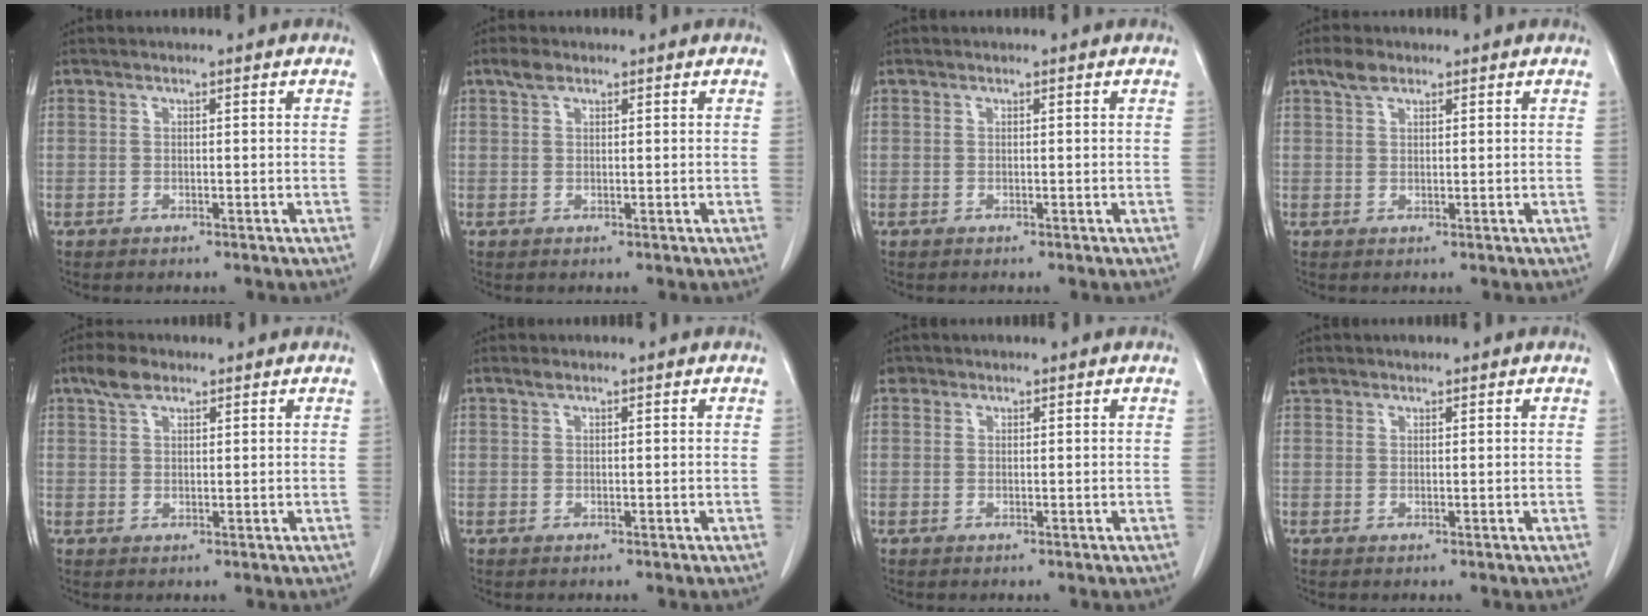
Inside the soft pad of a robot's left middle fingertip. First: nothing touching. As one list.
[{"total": 1.7, "force": [1.2, 0.8, 0.9], "torque": [-0.024, 0.010, 0.023]}, {"total": 0.0}, {"total": 2.5, "force": [1.8, 1.1, 1.3], "torque": [-0.031, 0.008, 0.034]}, {"total": 3.4, "force": [2.4, 1.5, 1.9], "torque": [-0.044, 0.010, 0.047]}, {"total": 0.7, "force": [0.5, 0.1, 0.4], "torque": [-0.014, 0.004, 0.012]}, {"total": 0.9, "force": [0.6, 0.7, 0.0], "torque": [0.002, 0.006, 0.009]}, {"total": 1.5, "force": [1.2, 0.9, 0.0], "torque": [-0.002, 0.011, 0.021]}]